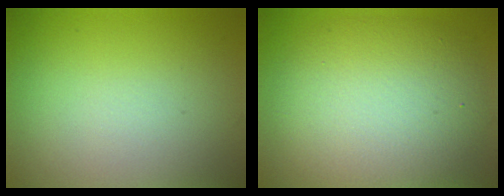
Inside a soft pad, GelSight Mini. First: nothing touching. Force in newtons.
{"total": 9.4, "press": 9.4, "slide": 0.6}